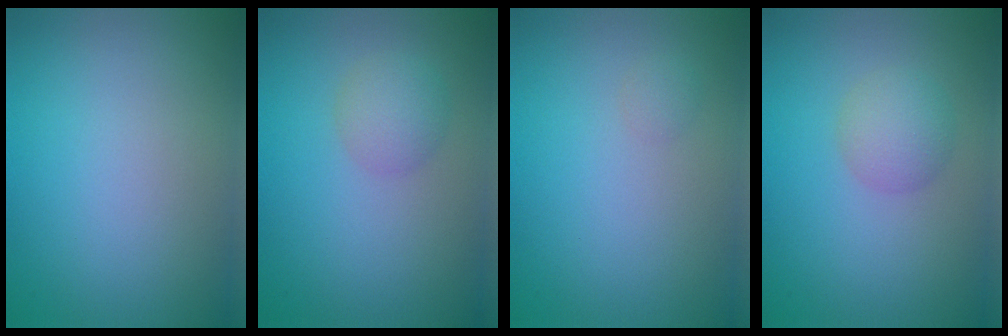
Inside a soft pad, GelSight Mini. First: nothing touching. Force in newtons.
{"total": 2.3, "press": 2.3, "slide": 0.0}
{"total": 0.6, "press": 0.6, "slide": 0.0}
{"total": 2.5, "press": 2.5, "slide": 0.1}